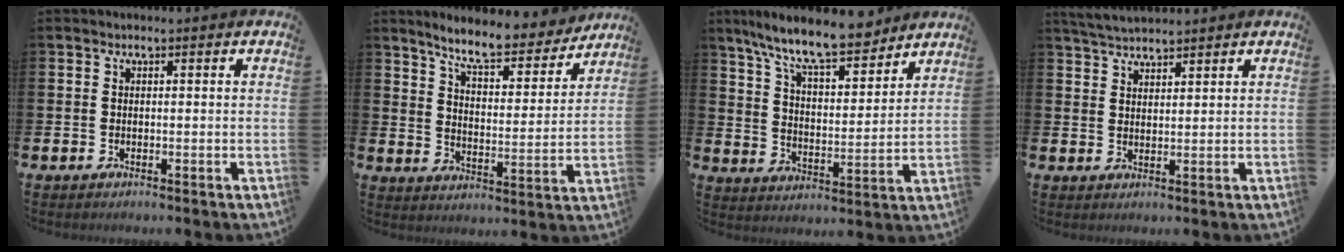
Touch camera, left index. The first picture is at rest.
{"total": 8.2, "force": [7.5, 1.5, 2.9], "torque": [-0.079, -0.045, 0.128]}
{"total": 10.7, "force": [9.6, 1.8, 4.2], "torque": [-0.111, -0.053, 0.171]}
{"total": 3.8, "force": [3.7, 0.5, 0.7], "torque": [-0.017, -0.014, 0.067]}